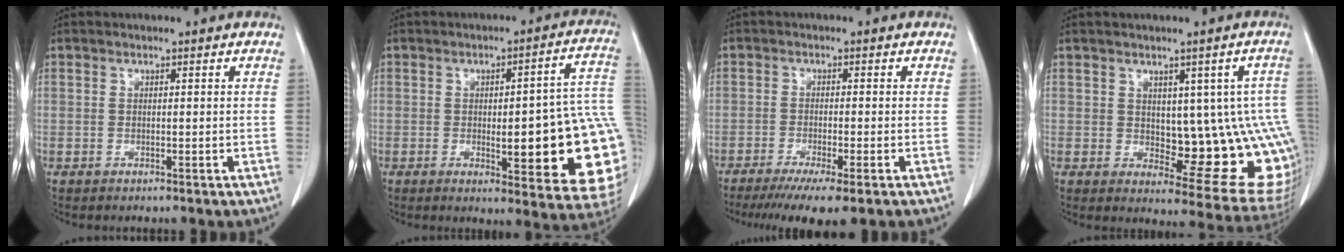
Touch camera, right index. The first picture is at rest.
{"total": 20.1, "force": [-2.3, 4.0, 19.5], "torque": [-0.162, 0.019, -0.011]}
{"total": 8.1, "force": [-5.7, 0.5, 5.8], "torque": [-0.086, -0.019, -0.088]}
{"total": 13.5, "force": [-0.1, 5.5, 12.3], "torque": [-0.113, 0.009, 0.018]}